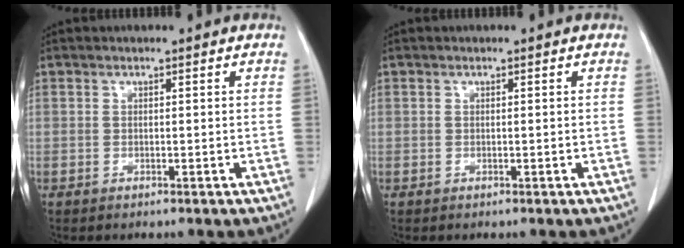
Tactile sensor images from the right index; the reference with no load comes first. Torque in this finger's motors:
{"motor_torque": [-1.31, -0.19, -0.69, -0.17]}